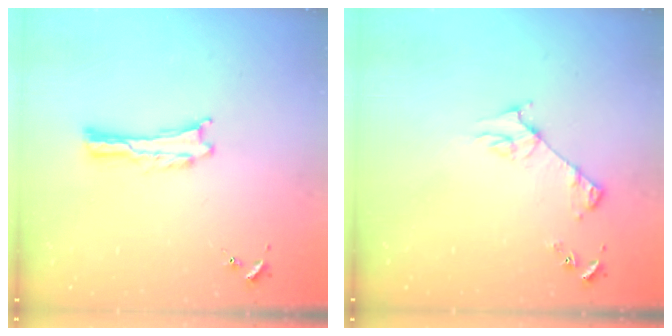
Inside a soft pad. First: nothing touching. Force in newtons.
{"total": 3.8, "press": 3.7, "slide": 0.4}